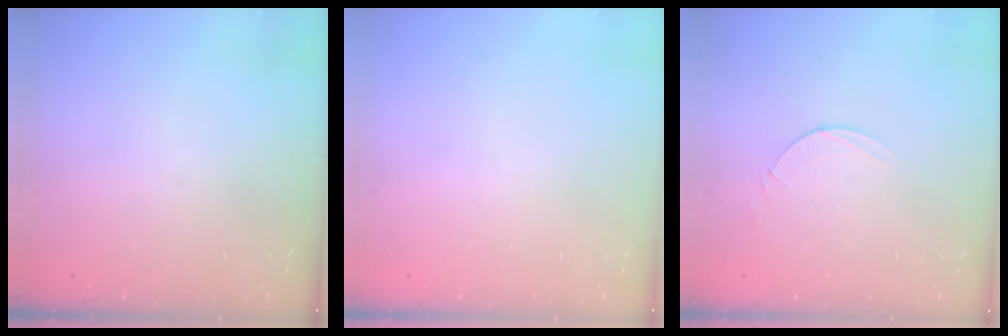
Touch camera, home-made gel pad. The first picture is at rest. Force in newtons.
{"total": 0.0}
{"total": 4.9, "press": 4.9, "slide": 0.4}